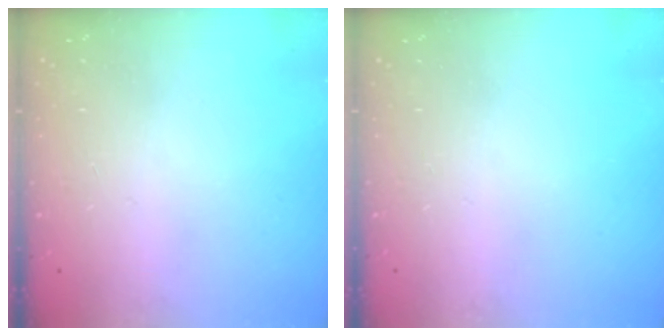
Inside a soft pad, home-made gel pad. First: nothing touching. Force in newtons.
{"total": 0.0}